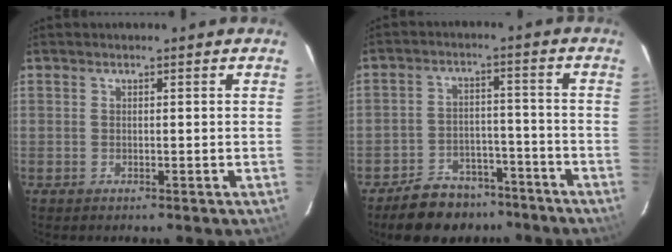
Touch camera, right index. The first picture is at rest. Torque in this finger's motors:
{"motor_torque": [-0.14, -0.25, -0.59, -0.21]}